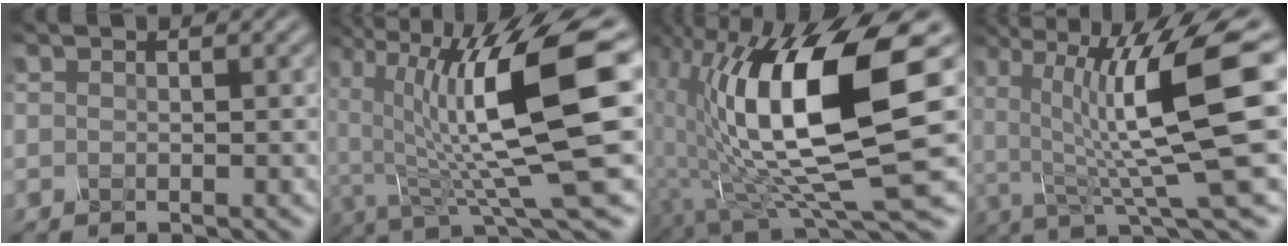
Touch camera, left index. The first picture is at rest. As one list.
[{"total": 12.7, "force": [1.5, 3.2, 12.2], "torque": [-0.214, -0.009, 0.029]}, {"total": 14.0, "force": [1.7, 4.0, 13.3], "torque": [-0.233, -0.007, 0.026]}, {"total": 11.5, "force": [1.5, 2.4, 11.1], "torque": [-0.177, -0.003, 0.027]}]